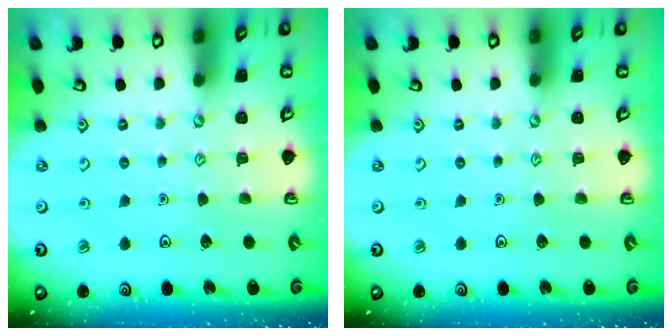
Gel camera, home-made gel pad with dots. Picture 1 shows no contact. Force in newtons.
{"total": 0.0}